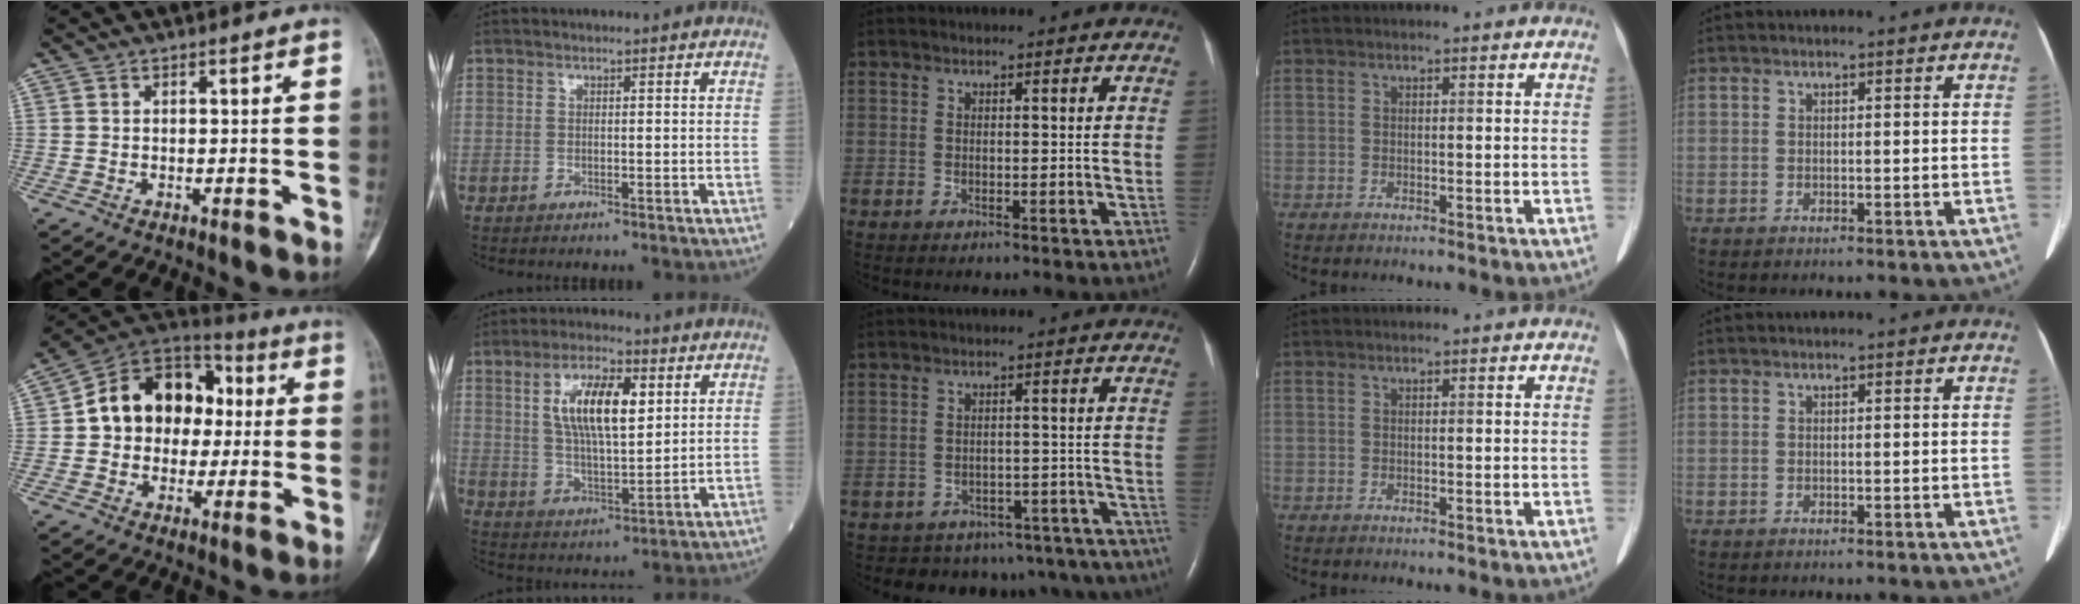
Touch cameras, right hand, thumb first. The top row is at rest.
{"thumb": {"total": 16.4, "force": [1.1, 13.1, 9.9], "torque": [-0.108, 0.035, 0.010]}, "index": {"total": 11.4, "force": [3.8, 3.6, 10.1], "torque": [-0.193, 0.007, 0.071]}, "middle": {"total": 15.6, "force": [-13.2, 7.9, 2.7], "torque": [-0.034, 0.038, -0.135]}}